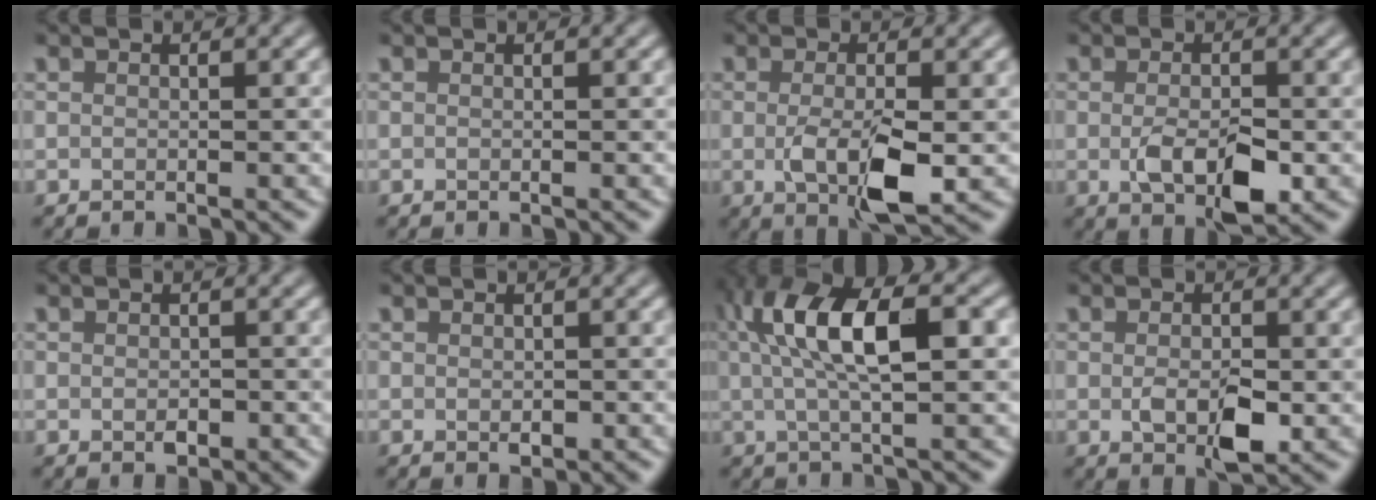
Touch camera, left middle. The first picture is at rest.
{"total": 0.0}
{"total": 5.2, "force": [-1.0, 1.8, 4.7], "torque": [-0.096, -0.013, -0.019]}
{"total": 4.4, "force": [-1.0, 2.1, 3.7], "torque": [-0.073, -0.008, -0.016]}
{"total": 1.2, "force": [-0.4, 0.8, 0.7], "torque": [-0.008, -0.004, -0.006]}
{"total": 0.8, "force": [-0.2, 0.6, 0.5], "torque": [-0.003, -0.004, -0.001]}
{"total": 8.6, "force": [1.9, 2.8, 7.9], "torque": [-0.135, 0.018, 0.025]}
{"total": 3.4, "force": [-0.6, 1.8, 2.9], "torque": [-0.053, -0.005, -0.008]}